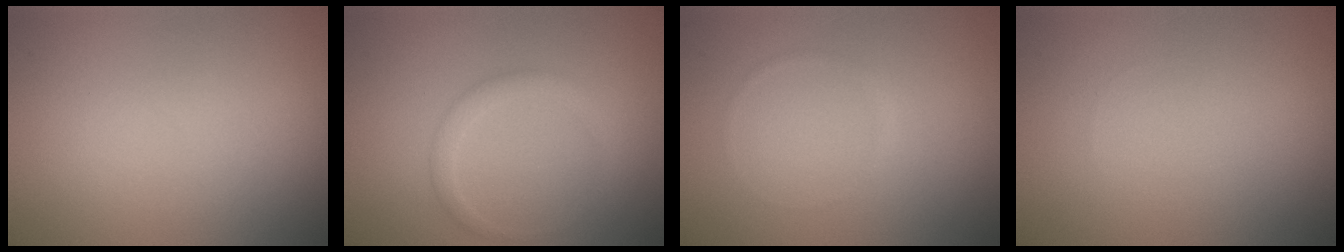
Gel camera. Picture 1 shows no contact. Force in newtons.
{"total": 1.6, "press": 1.6, "slide": 0.0}
{"total": 0.5, "press": 0.5, "slide": 0.1}
{"total": 0.0}